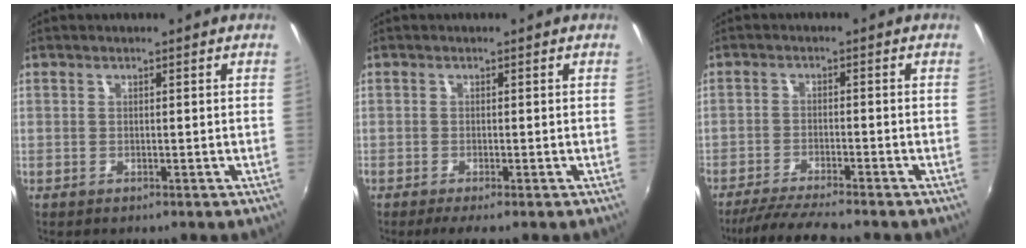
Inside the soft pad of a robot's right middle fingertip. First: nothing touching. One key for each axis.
{"total": 1.8, "fx": -1.4, "fy": -0.3, "fz": 1.1, "tx": -0.025, "ty": -0.008, "tz": -0.027}
{"total": 8.0, "fx": -7.1, "fy": -0.1, "fz": 3.5, "tx": -0.090, "ty": -0.020, "tz": -0.123}